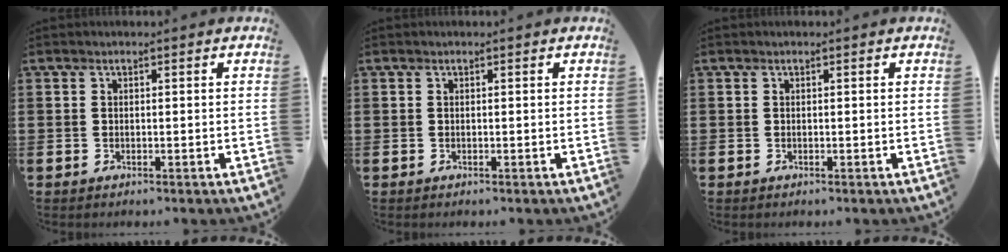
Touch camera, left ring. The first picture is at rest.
{"total": 0.0}
{"total": 0.0}